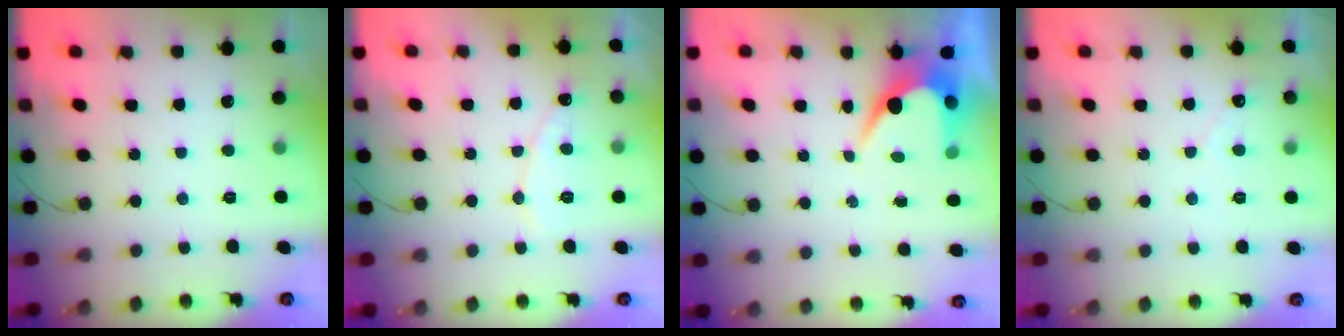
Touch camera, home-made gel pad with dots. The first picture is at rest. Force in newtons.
{"total": 7.4, "press": 7.4, "slide": 0.6}
{"total": 6.4, "press": 6.4, "slide": 0.4}
{"total": 2.3, "press": 2.3, "slide": 0.1}